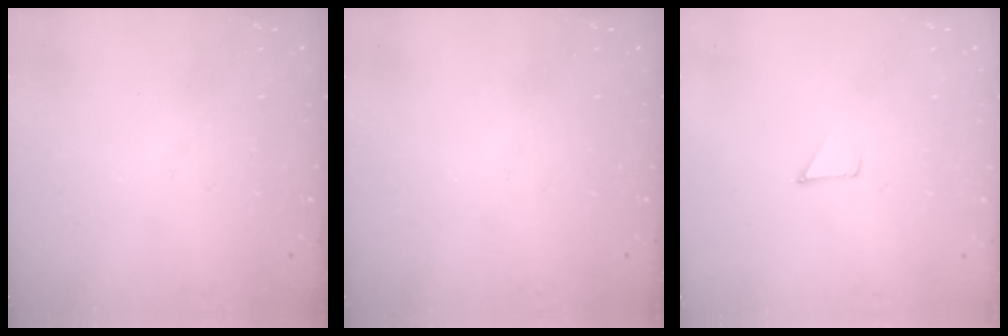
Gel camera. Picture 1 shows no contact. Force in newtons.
{"total": 0.0}
{"total": 2.9, "press": 2.8, "slide": 0.3}